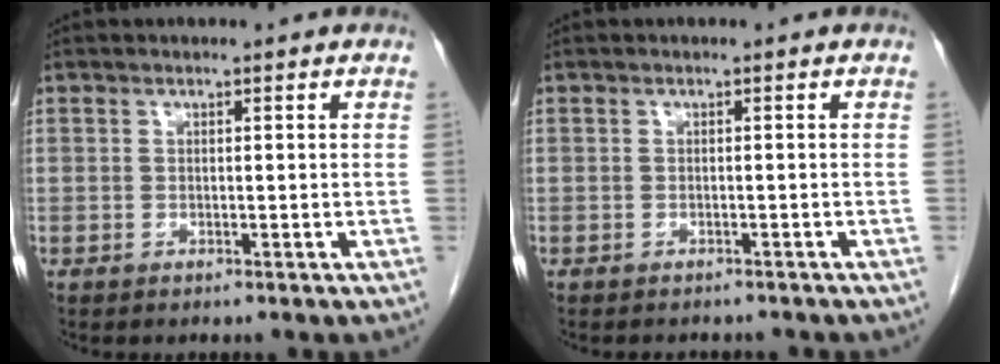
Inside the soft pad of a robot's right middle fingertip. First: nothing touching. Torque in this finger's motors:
{"motor_torque": [0.06, 0.02, 0.04, 0.00]}